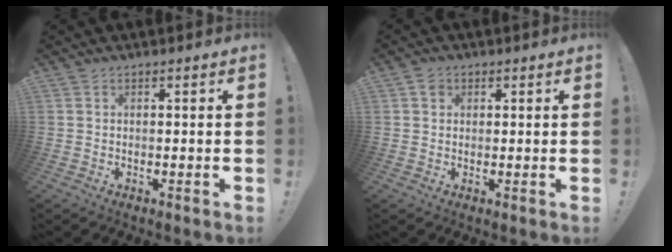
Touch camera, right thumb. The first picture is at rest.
{"total": 0.5, "force": [0.2, 0.5, 0.0], "torque": [0.006, -0.002, 0.003]}